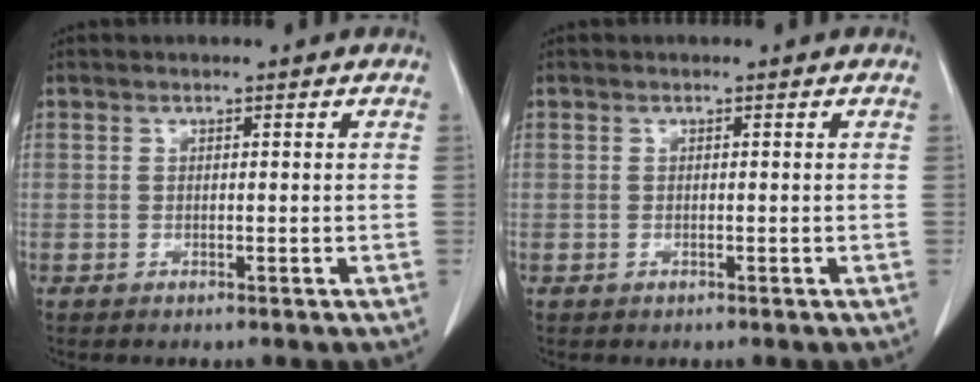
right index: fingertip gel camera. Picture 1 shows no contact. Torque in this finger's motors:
{"motor_torque": [0.12, -0.08, 0.03, 0.02]}